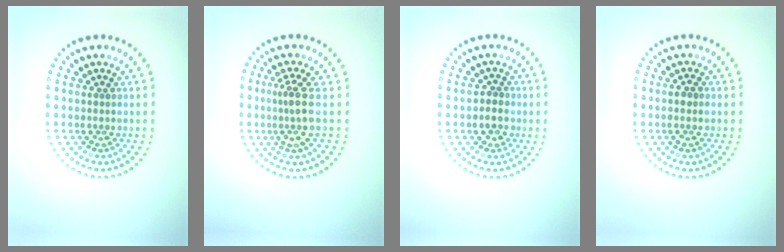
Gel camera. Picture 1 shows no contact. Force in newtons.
{"total": 2.8, "press": 2.1, "slide": 1.9}
{"total": 1.9, "press": 1.7, "slide": 0.7}
{"total": 1.5, "press": 1.4, "slide": 0.4}